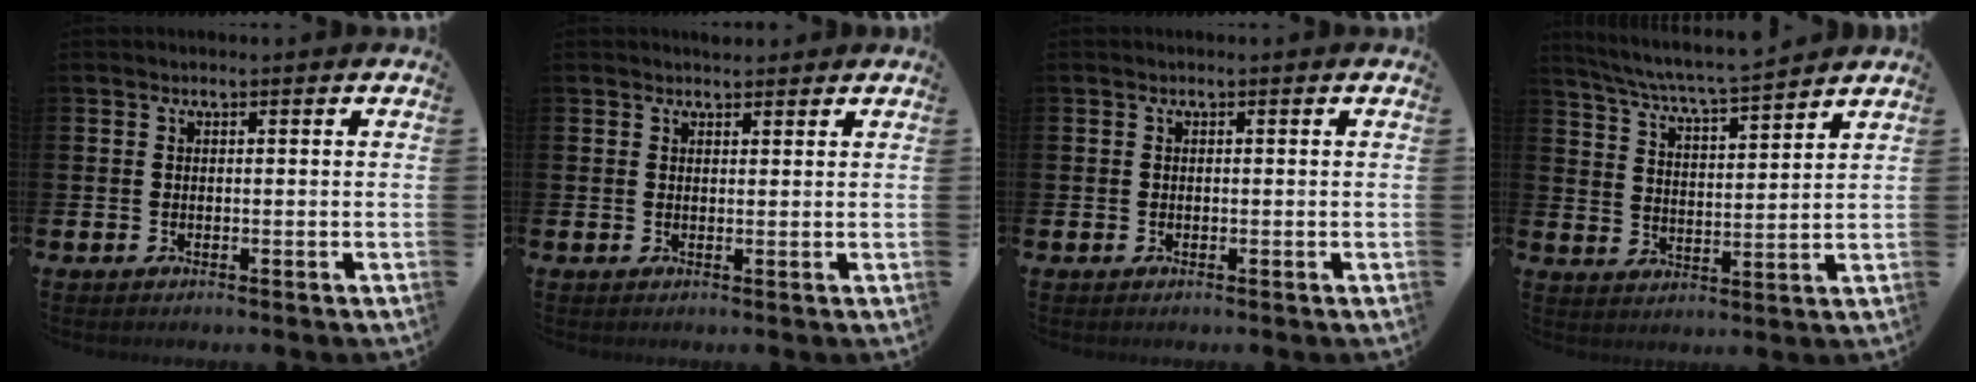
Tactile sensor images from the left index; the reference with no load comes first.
{"total": 1.9, "force": [1.8, 0.5, -0.1], "torque": [0.010, -0.007, 0.031]}
{"total": 0.0}
{"total": 6.2, "force": [5.9, -0.4, 1.8], "torque": [-0.060, -0.045, 0.102]}